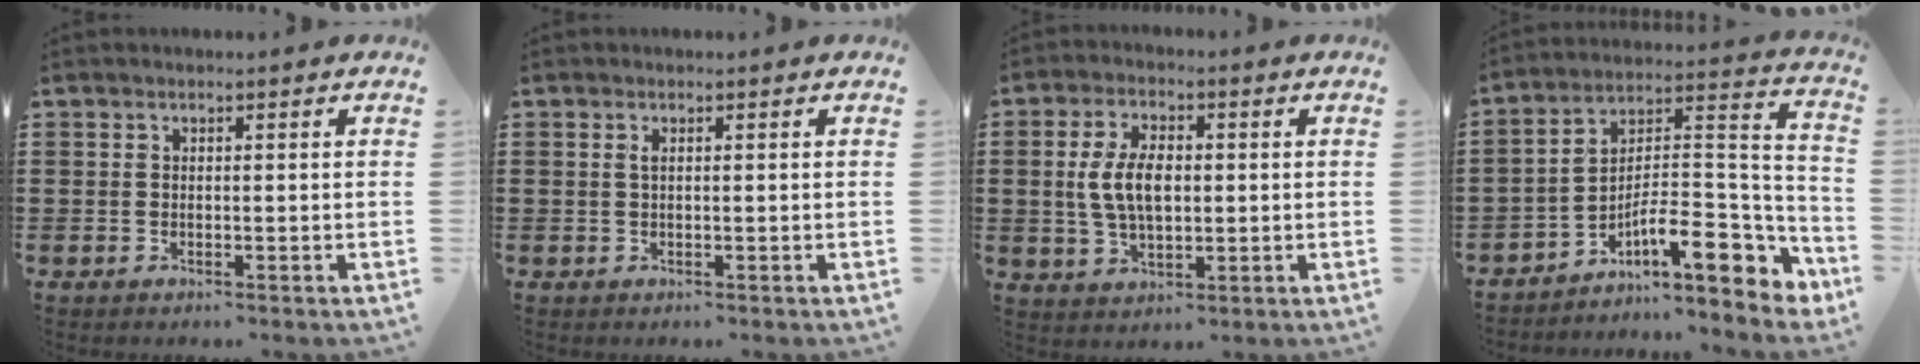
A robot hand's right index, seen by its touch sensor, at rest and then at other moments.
{"total": 0.7, "force": [0.2, 0.1, 0.7], "torque": [-0.016, 0.000, 0.004]}
{"total": 7.2, "force": [0.3, 3.8, 6.1], "torque": [-0.133, 0.002, -0.003]}
{"total": 11.3, "force": [-6.2, 3.8, 8.7], "torque": [-0.143, -0.010, -0.115]}